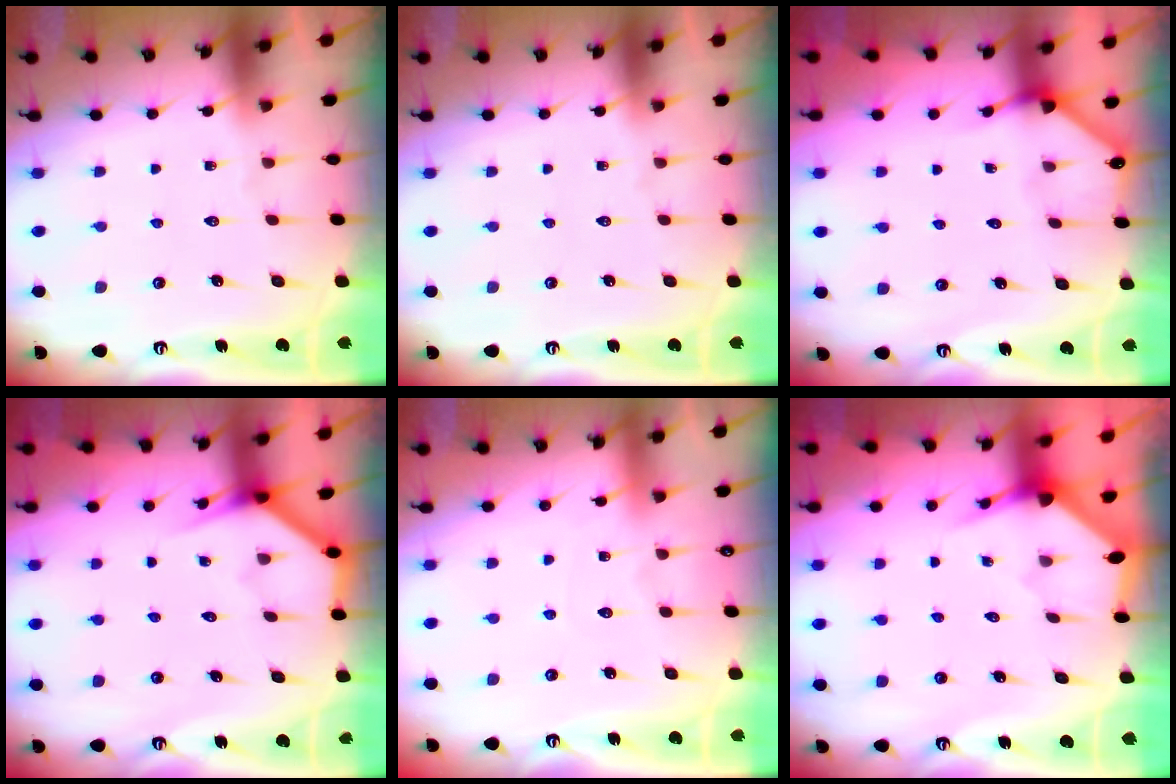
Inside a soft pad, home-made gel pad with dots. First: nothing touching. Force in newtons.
{"total": 0.0}
{"total": 2.4, "press": 2.4, "slide": 0.2}
{"total": 3.7, "press": 3.7, "slide": 0.3}
{"total": 3.6, "press": 3.6, "slide": 0.6}
{"total": 3.2, "press": 3.2, "slide": 0.3}